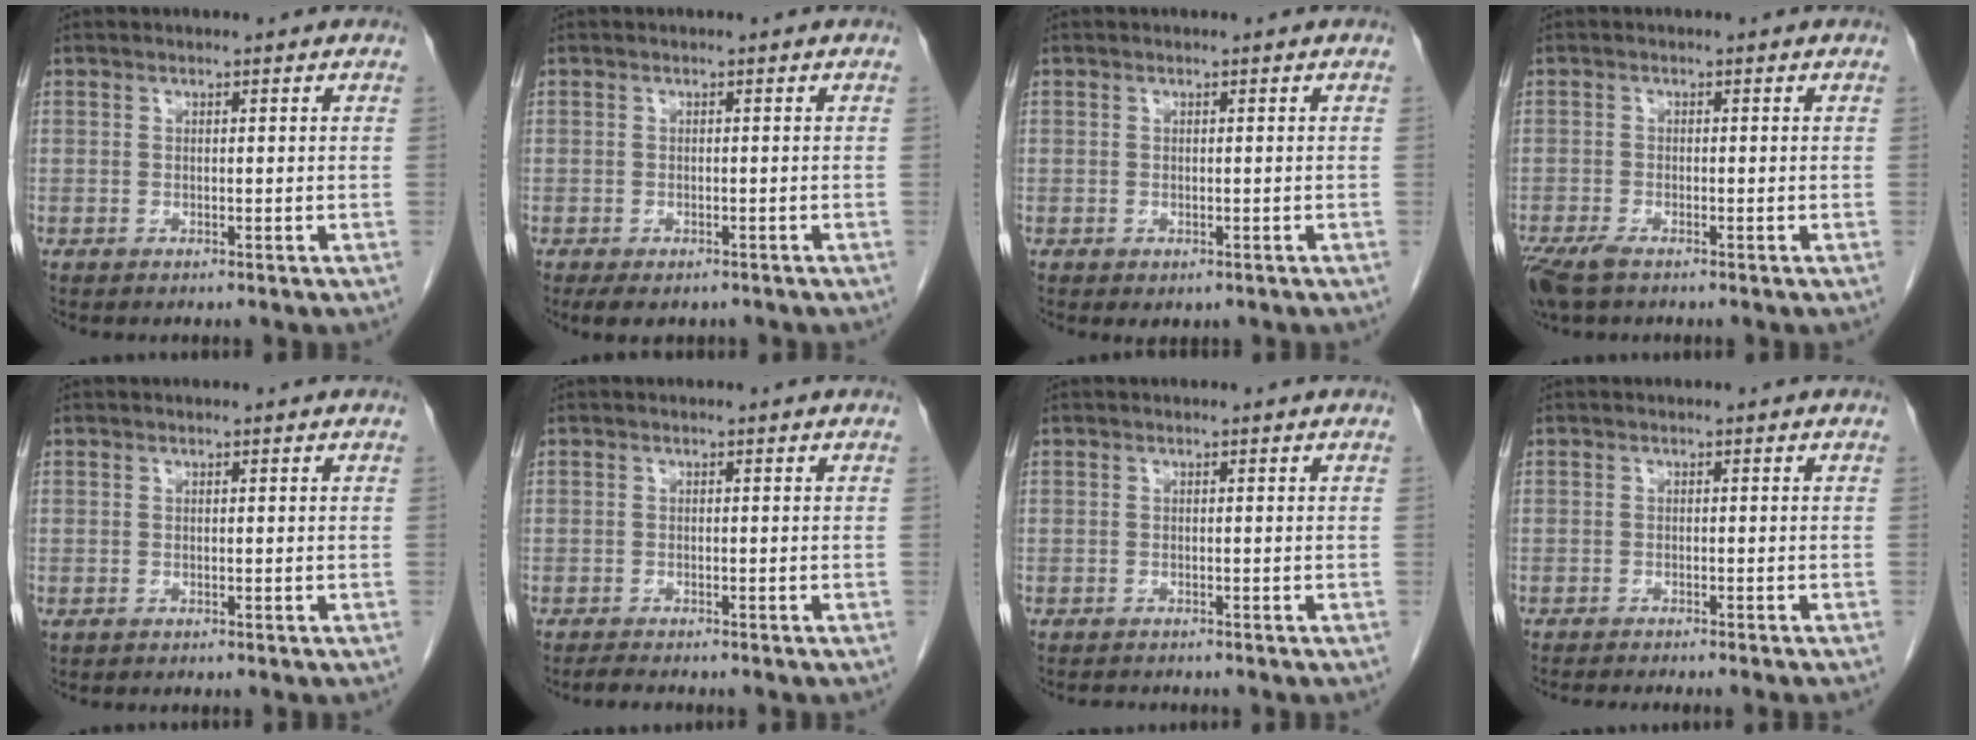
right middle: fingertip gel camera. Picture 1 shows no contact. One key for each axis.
{"total": 3.9, "fx": -3.0, "fy": 1.8, "fz": 1.9, "tx": -0.024, "ty": -0.006, "tz": -0.038}
{"total": 0.9, "fx": -0.4, "fy": 0.6, "fz": 0.5, "tx": -0.010, "ty": -0.002, "tz": 0.002}
{"total": 4.3, "fx": -3.1, "fy": 1.3, "fz": 2.8, "tx": -0.059, "ty": -0.012, "tz": -0.053}
{"total": 0.0}
{"total": 1.9, "fx": -1.7, "fy": 0.1, "fz": 0.8, "tx": -0.022, "ty": -0.009, "tz": -0.026}
{"total": 1.3, "fx": -1.3, "fy": 0.2, "fz": 0.3, "tx": -0.011, "ty": -0.007, "tz": -0.017}
{"total": 7.2, "fx": -6.4, "fy": 0.0, "fz": 3.3, "tx": -0.025, "ty": -0.015, "tz": -0.086}